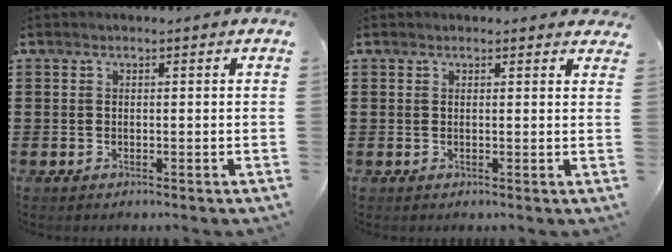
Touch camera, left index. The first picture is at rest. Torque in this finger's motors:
{"motor_torque": [1.25, -0.80, 0.45, 0.04]}